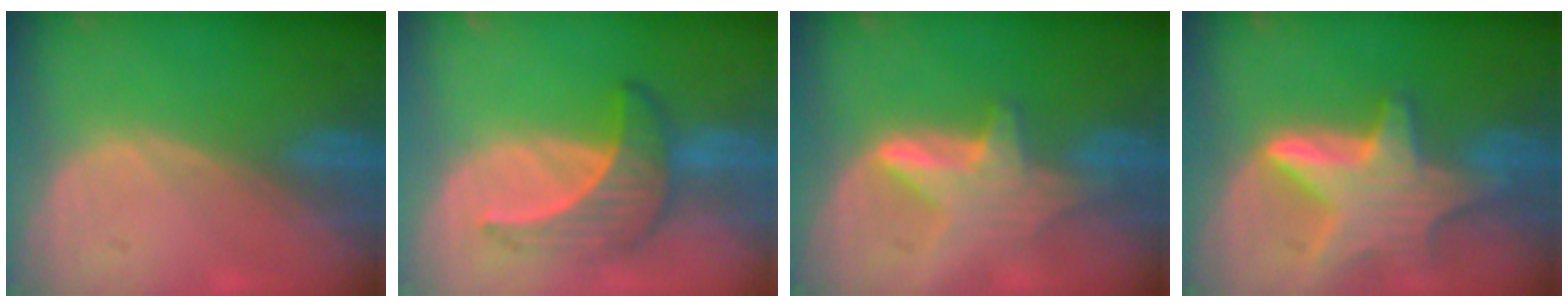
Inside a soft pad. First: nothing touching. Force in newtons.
{"total": 6.5, "press": 6.4, "slide": 1.1}
{"total": 5.9, "press": 5.8, "slide": 0.8}
{"total": 9.0, "press": 9.0, "slide": 0.6}